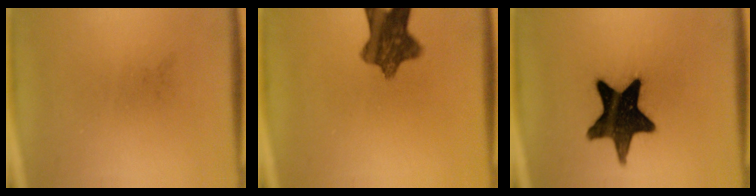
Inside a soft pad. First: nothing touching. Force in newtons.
{"total": 9.1}
{"total": 16.6}